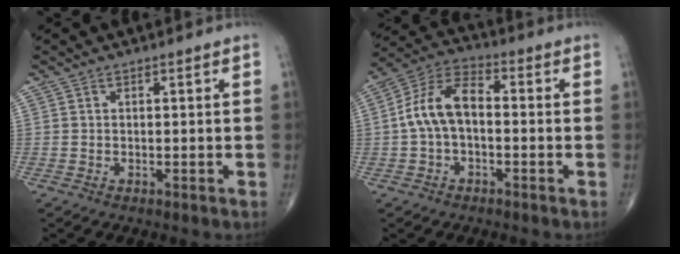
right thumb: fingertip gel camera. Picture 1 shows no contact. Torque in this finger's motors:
{"motor_torque": [-0.10, 0.26, 0.49, -0.16, 0.25]}